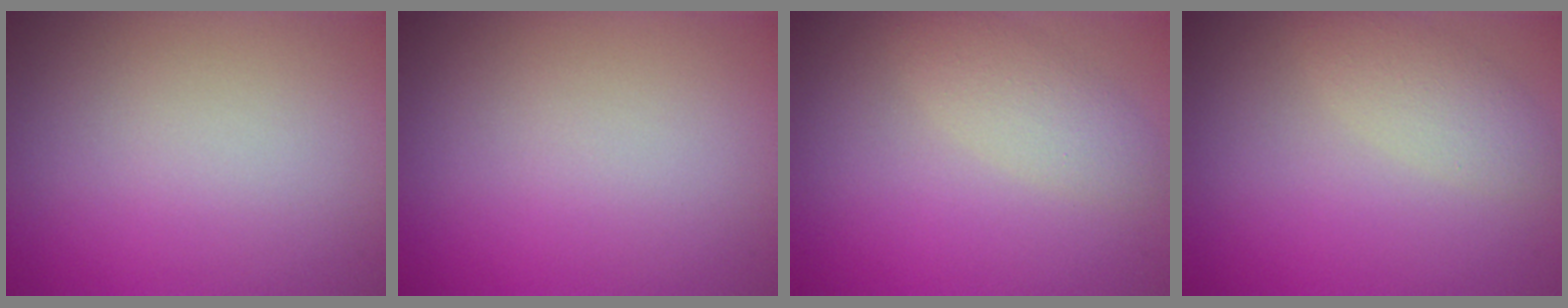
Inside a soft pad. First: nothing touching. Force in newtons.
{"total": 0.0}
{"total": 2.6, "press": 2.6, "slide": 0.2}
{"total": 2.5, "press": 2.5, "slide": 0.0}